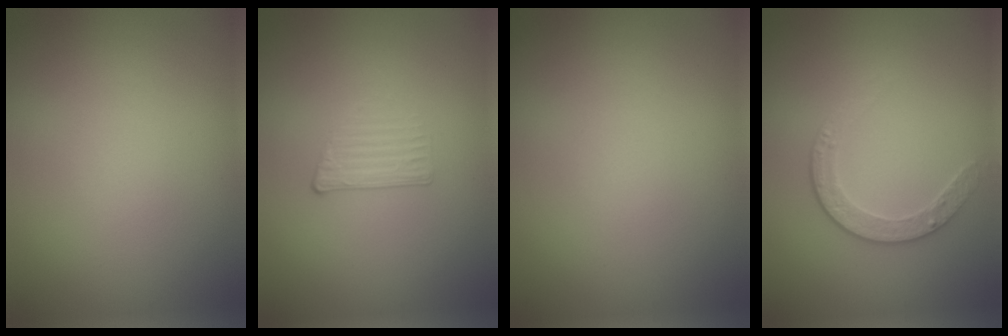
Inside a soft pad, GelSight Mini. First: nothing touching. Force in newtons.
{"total": 1.2, "press": 0.6, "slide": 1.0}
{"total": 0.0}
{"total": 2.2, "press": 1.6, "slide": 1.5}